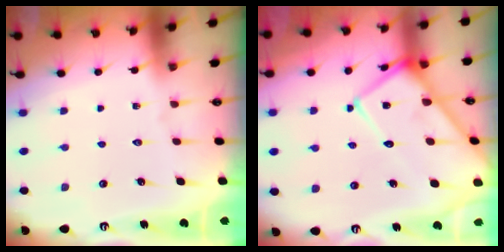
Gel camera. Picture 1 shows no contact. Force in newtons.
{"total": 15.3, "press": 15.3, "slide": 1.4}